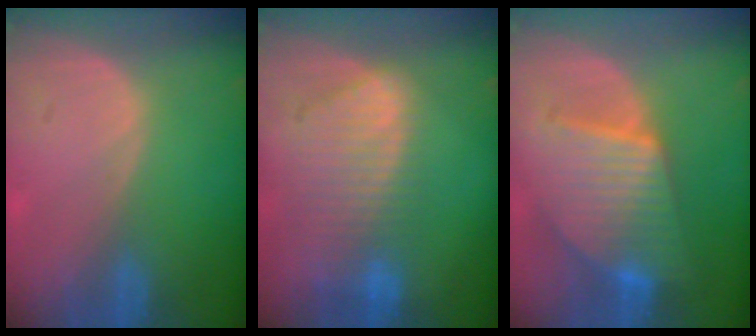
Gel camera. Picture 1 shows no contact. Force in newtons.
{"total": 9.3, "press": 8.1, "slide": 4.6}
{"total": 9.4, "press": 9.4, "slide": 0.8}